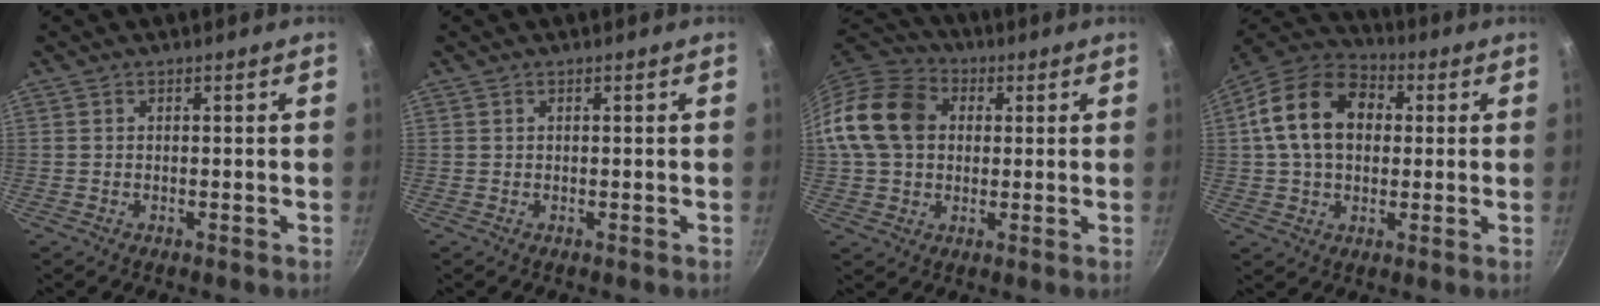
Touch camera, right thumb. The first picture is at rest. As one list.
[{"total": 0.0}, {"total": 14.2, "force": [1.9, 11.1, 8.6], "torque": [-0.144, 0.024, 0.020]}, {"total": 16.4, "force": [2.6, 11.8, 11.1], "torque": [-0.173, 0.026, 0.029]}]